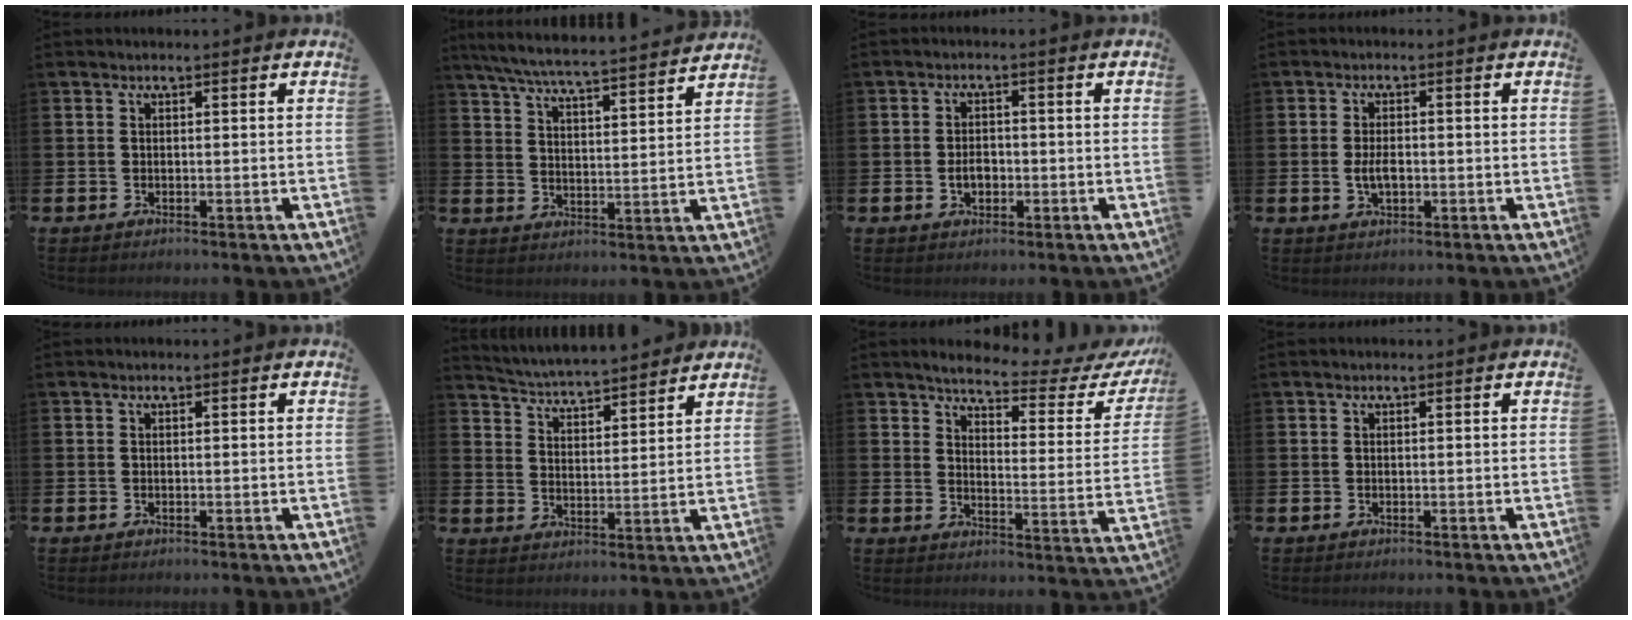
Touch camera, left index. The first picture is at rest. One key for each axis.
{"total": 6.6, "fx": 6.3, "fy": 0.0, "fz": 2.2, "tx": -0.065, "ty": -0.046, "tz": 0.108}
{"total": 2.5, "fx": -0.6, "fy": 1.7, "fz": 1.7, "tx": -0.024, "ty": 0.002, "tz": -0.015}
{"total": 2.9, "fx": -0.3, "fy": 1.5, "fz": 2.5, "tx": -0.039, "ty": 0.001, "tz": -0.009}
{"total": 0.0}
{"total": 4.7, "fx": 4.7, "fy": 0.1, "fz": 0.1, "tx": -0.026, "ty": -0.038, "tz": 0.081}
{"total": 4.3, "fx": 3.8, "fy": 0.8, "fz": 2.0, "tx": -0.053, "ty": -0.033, "tz": 0.055}
{"total": 0.0}